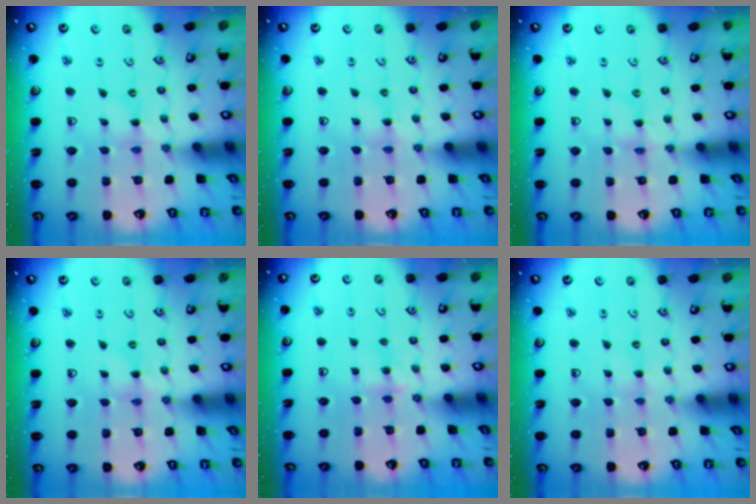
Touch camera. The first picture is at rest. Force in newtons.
{"total": 2.0, "press": 1.9, "slide": 0.3}
{"total": 0.0}
{"total": 1.3, "press": 1.3, "slide": 0.2}
{"total": 3.3, "press": 3.3, "slide": 0.5}
{"total": 0.0}